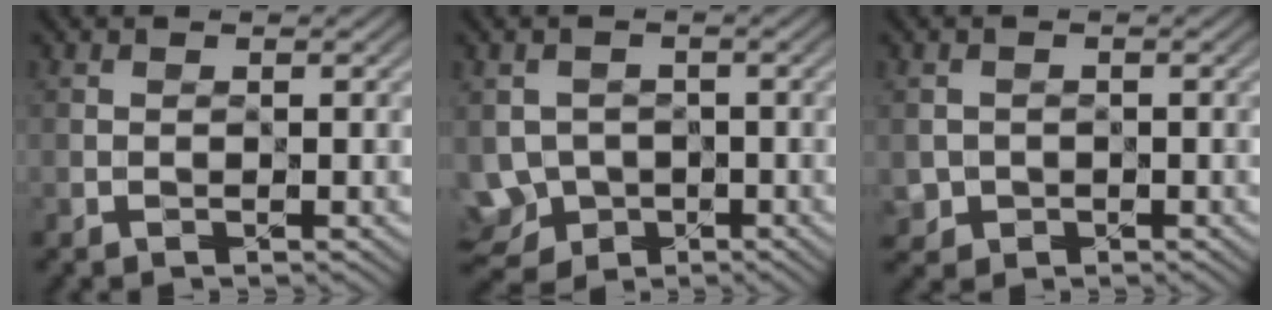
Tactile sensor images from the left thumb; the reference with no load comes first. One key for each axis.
{"total": 4.6, "fx": -2.4, "fy": 3.9, "fz": 0.8, "tx": -0.017, "ty": -0.010, "tz": -0.043}
{"total": 1.4, "fx": -0.3, "fy": 1.2, "fz": -0.7, "tx": 0.018, "ty": -0.007, "tz": -0.007}